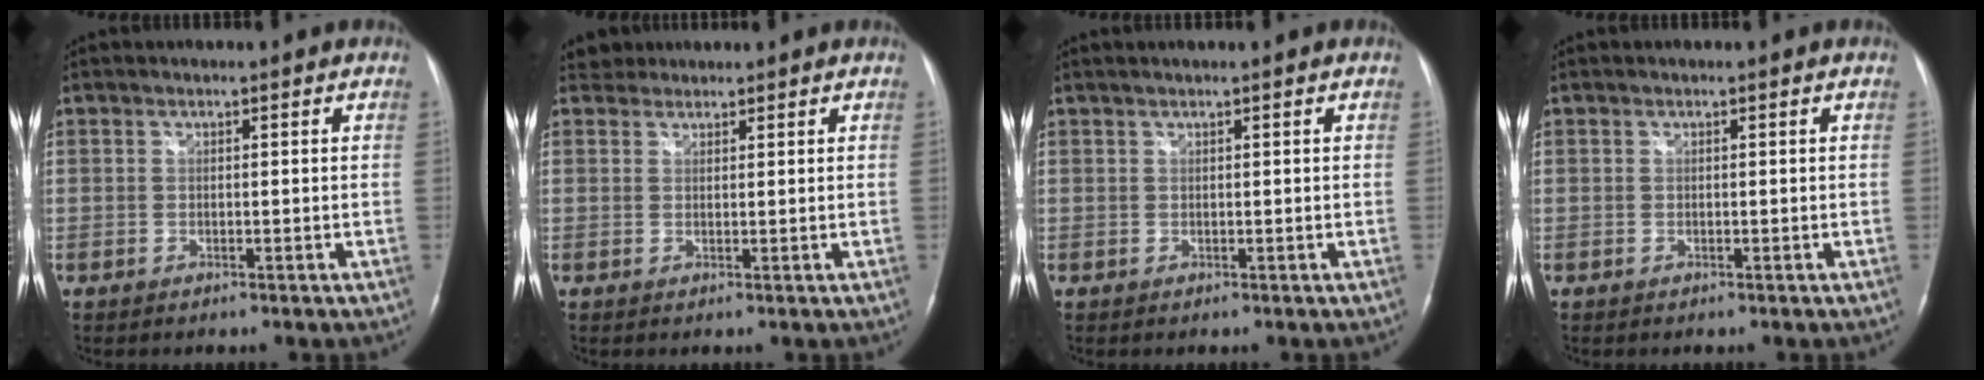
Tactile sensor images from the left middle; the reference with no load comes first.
{"total": 2.0, "force": [1.7, 0.8, -0.6], "torque": [0.008, 0.011, 0.027]}
{"total": 1.1, "force": [0.8, -0.2, 0.7], "torque": [-0.015, 0.014, 0.019]}
{"total": 0.0}